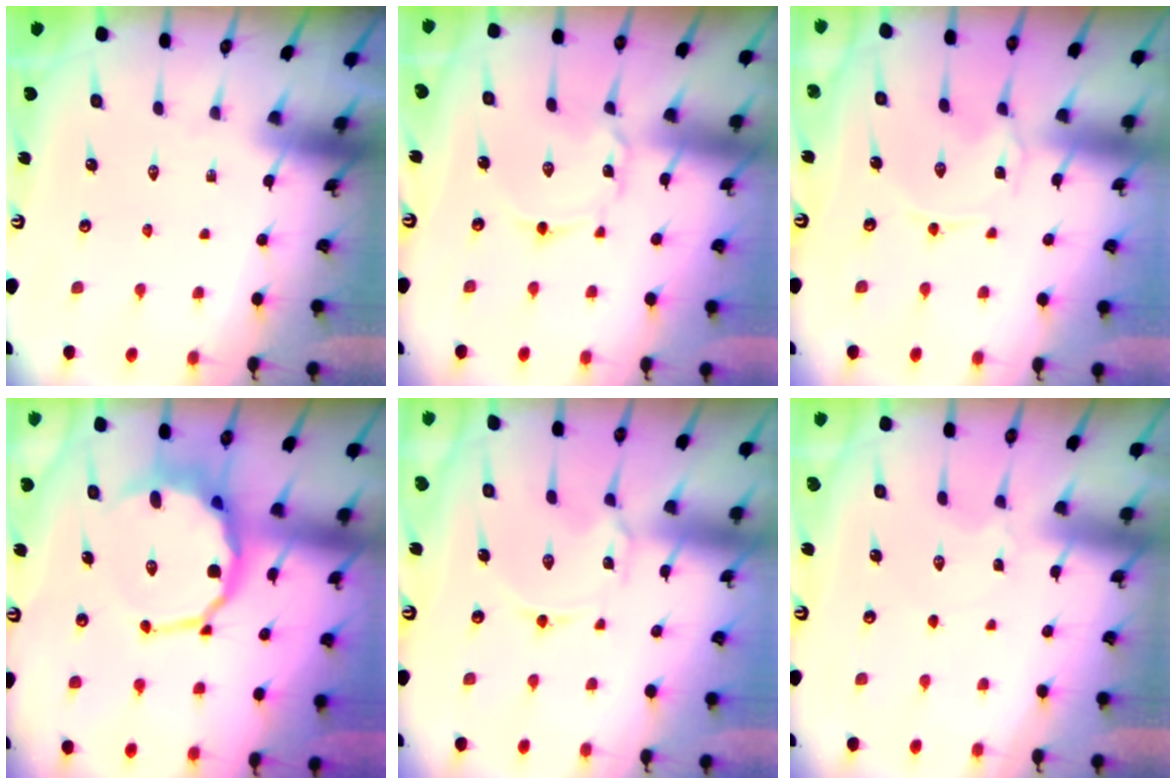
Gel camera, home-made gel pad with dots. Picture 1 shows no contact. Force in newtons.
{"total": 2.0, "press": 2.0, "slide": 0.2}
{"total": 0.6, "press": 0.6, "slide": 0.2}
{"total": 9.2, "press": 8.7, "slide": 3.1}
{"total": 2.3, "press": 2.3, "slide": 0.4}
{"total": 2.8, "press": 2.8, "slide": 0.3}